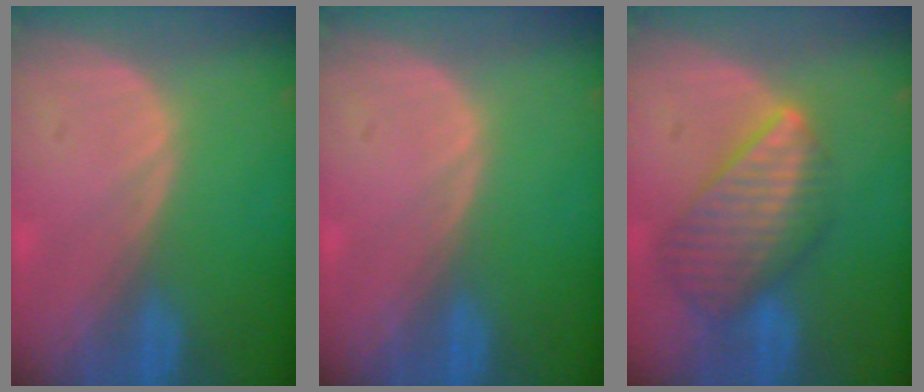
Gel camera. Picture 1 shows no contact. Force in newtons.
{"total": 0.0}
{"total": 8.9, "press": 7.8, "slide": 4.3}